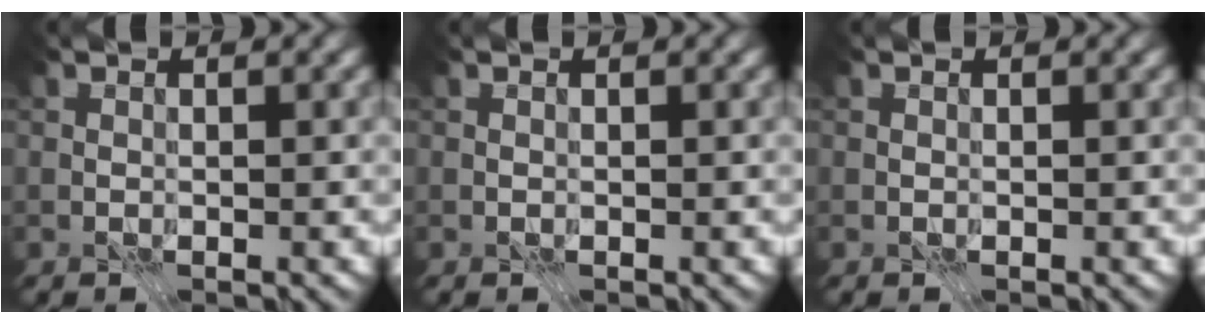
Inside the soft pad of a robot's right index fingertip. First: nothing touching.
{"total": 0.0}
{"total": 0.0}